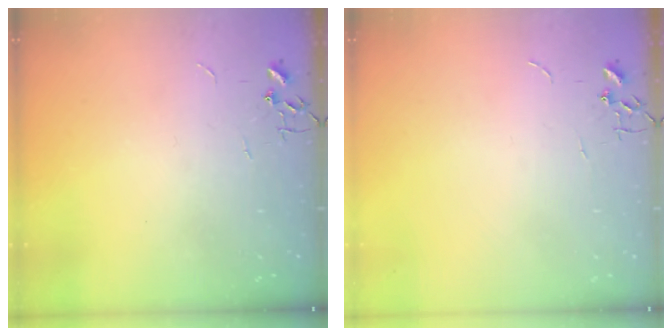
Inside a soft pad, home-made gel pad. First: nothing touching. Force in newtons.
{"total": 0.0}